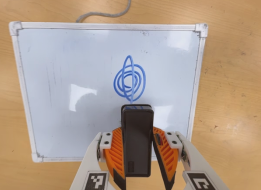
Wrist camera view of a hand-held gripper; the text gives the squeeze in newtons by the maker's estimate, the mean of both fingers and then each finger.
{"total": 5.4, "left": 4.2, "right": 6.6}